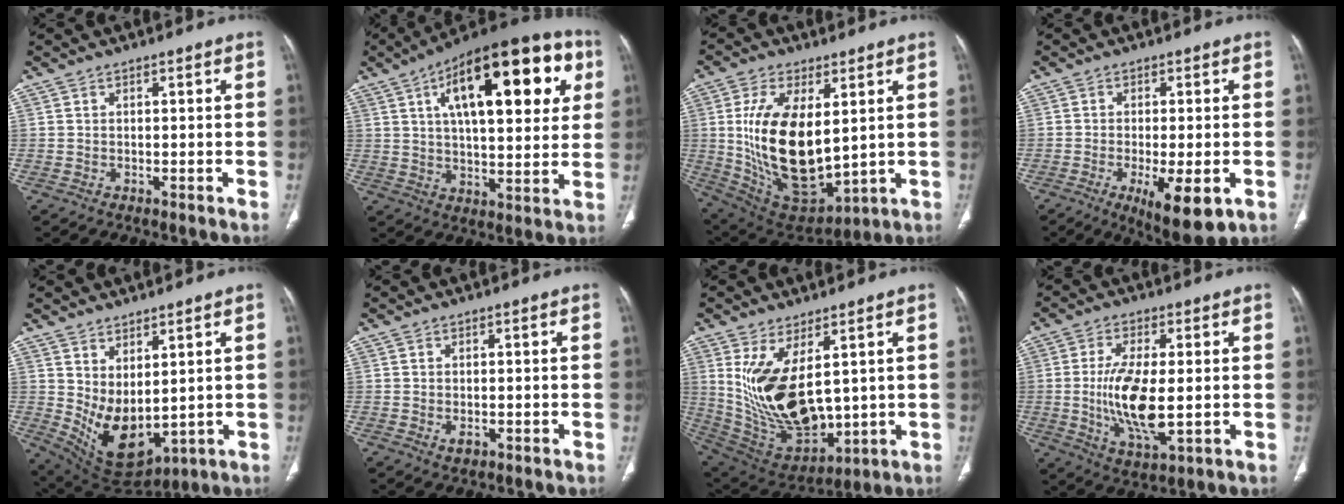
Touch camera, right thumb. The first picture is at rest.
{"total": 26.7, "force": [9.3, 11.1, 22.4], "torque": [-0.303, 0.012, 0.133]}
{"total": 20.4, "force": [2.6, 10.3, 17.4], "torque": [-0.320, -0.029, 0.070]}
{"total": 10.1, "force": [-3.8, 3.0, 8.8], "torque": [-0.133, -0.016, -0.051]}
{"total": 10.8, "force": [1.7, 5.9, 8.9], "torque": [-0.146, -0.032, 0.065]}
{"total": 1.5, "force": [-0.5, 0.9, 1.1], "torque": [-0.018, -0.001, -0.005]}
{"total": 17.8, "force": [3.7, 9.0, 14.9], "torque": [-0.266, -0.028, 0.106]}
{"total": 12.4, "force": [-0.7, 4.7, 11.5], "torque": [-0.229, -0.019, -0.006]}